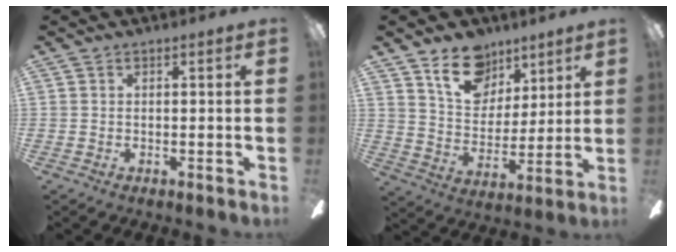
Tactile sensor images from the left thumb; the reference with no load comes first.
{"total": 13.7, "force": [9.0, 9.0, 5.0], "torque": [-0.077, -0.045, 0.171]}